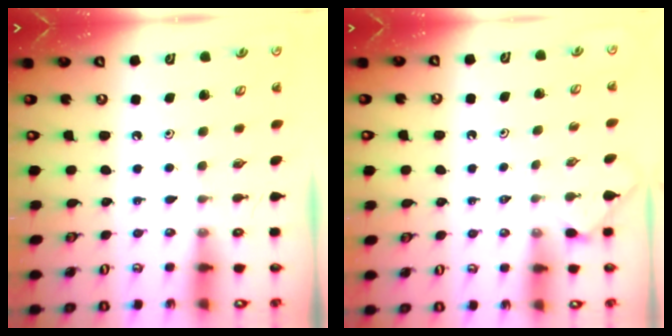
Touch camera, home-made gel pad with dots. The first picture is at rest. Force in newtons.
{"total": 0.5, "press": 0.5, "slide": 0.2}